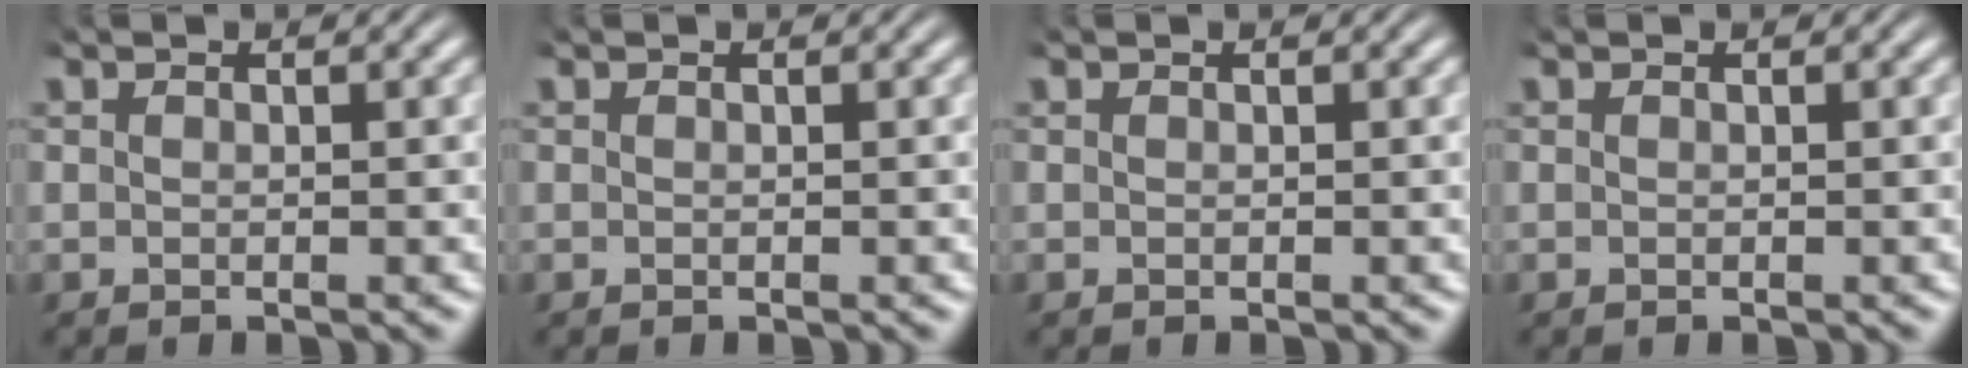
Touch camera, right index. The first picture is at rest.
{"total": 0.0}
{"total": 0.0}
{"total": 0.0}